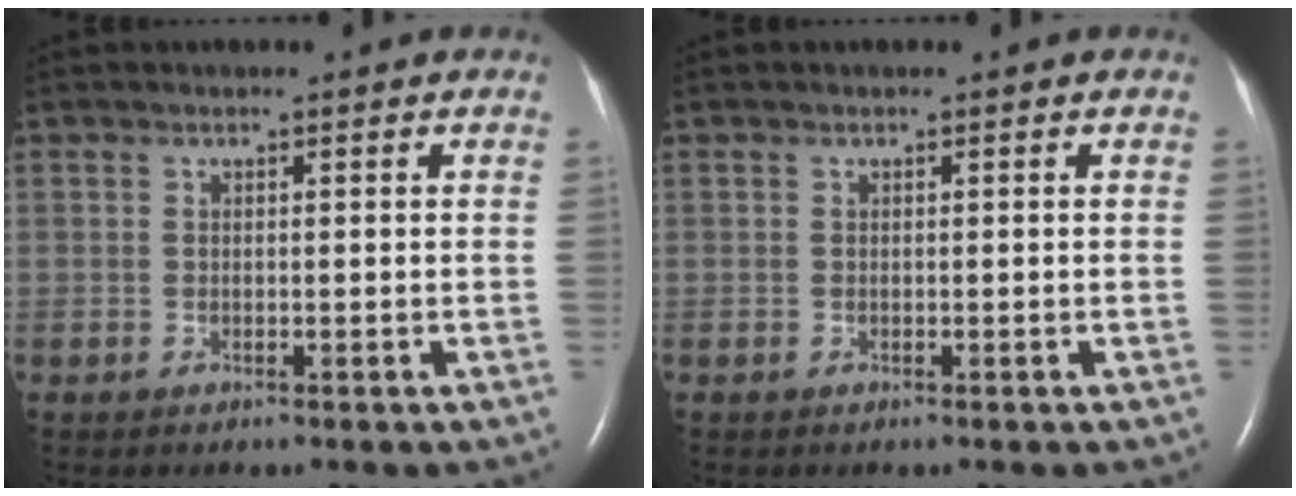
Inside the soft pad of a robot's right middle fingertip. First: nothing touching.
{"total": 0.0}